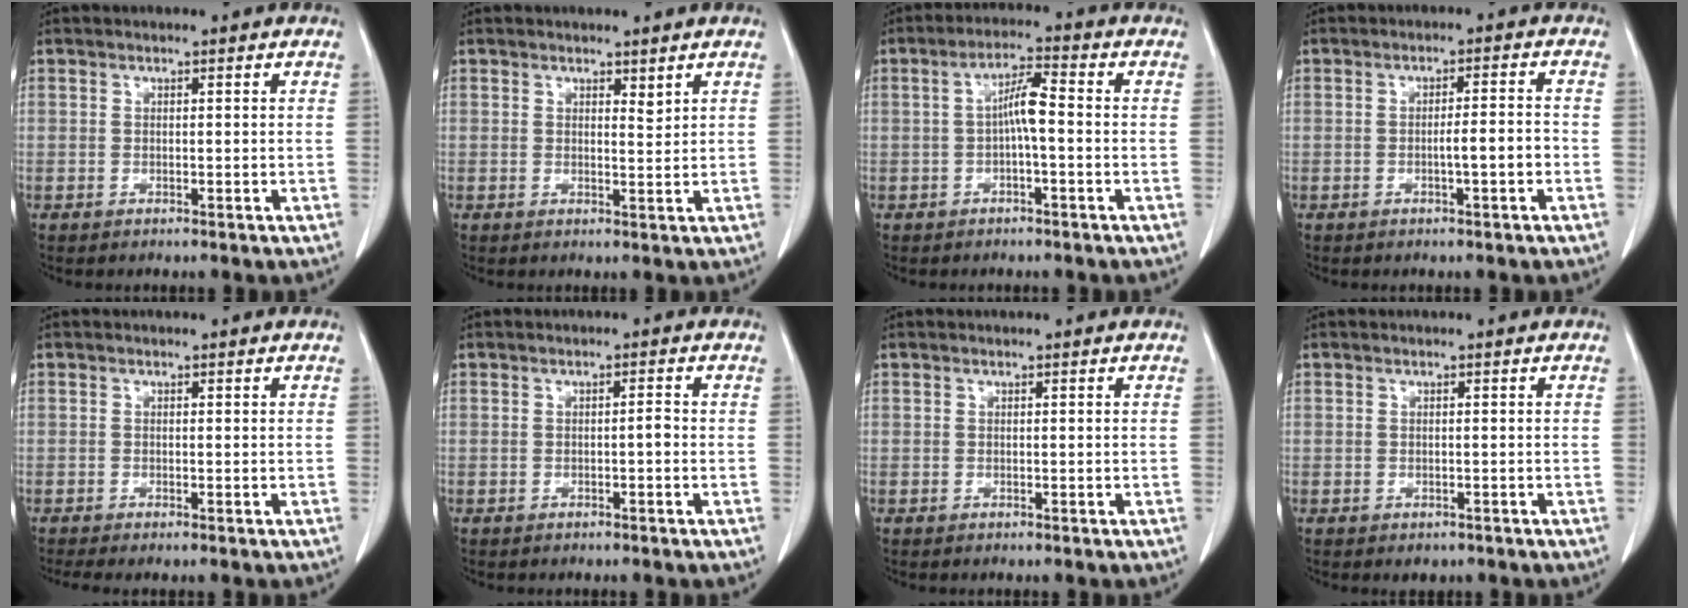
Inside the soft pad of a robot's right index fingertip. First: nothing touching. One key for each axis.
{"total": 1.4, "fx": 1.1, "fy": 0.3, "fz": 0.7, "tx": -0.014, "ty": -0.011, "tz": 0.018}
{"total": 4.7, "fx": -0.4, "fy": 0.6, "fz": 4.6, "tx": -0.087, "ty": 0.015, "tz": -0.006}
{"total": 3.4, "fx": -1.1, "fy": 0.2, "fz": 3.2, "tx": -0.050, "ty": 0.005, "tz": -0.015}
{"total": 1.1, "fx": -0.9, "fy": 0.1, "fz": 0.7, "tx": -0.019, "ty": -0.006, "tz": -0.017}
{"total": 1.0, "fx": -0.3, "fy": 0.1, "fz": 1.0, "tx": -0.014, "ty": 0.003, "tz": -0.003}
{"total": 0.0}
{"total": 1.3, "fx": -0.7, "fy": 1.0, "fz": 0.3, "tx": -0.009, "ty": 0.001, "tz": -0.004}